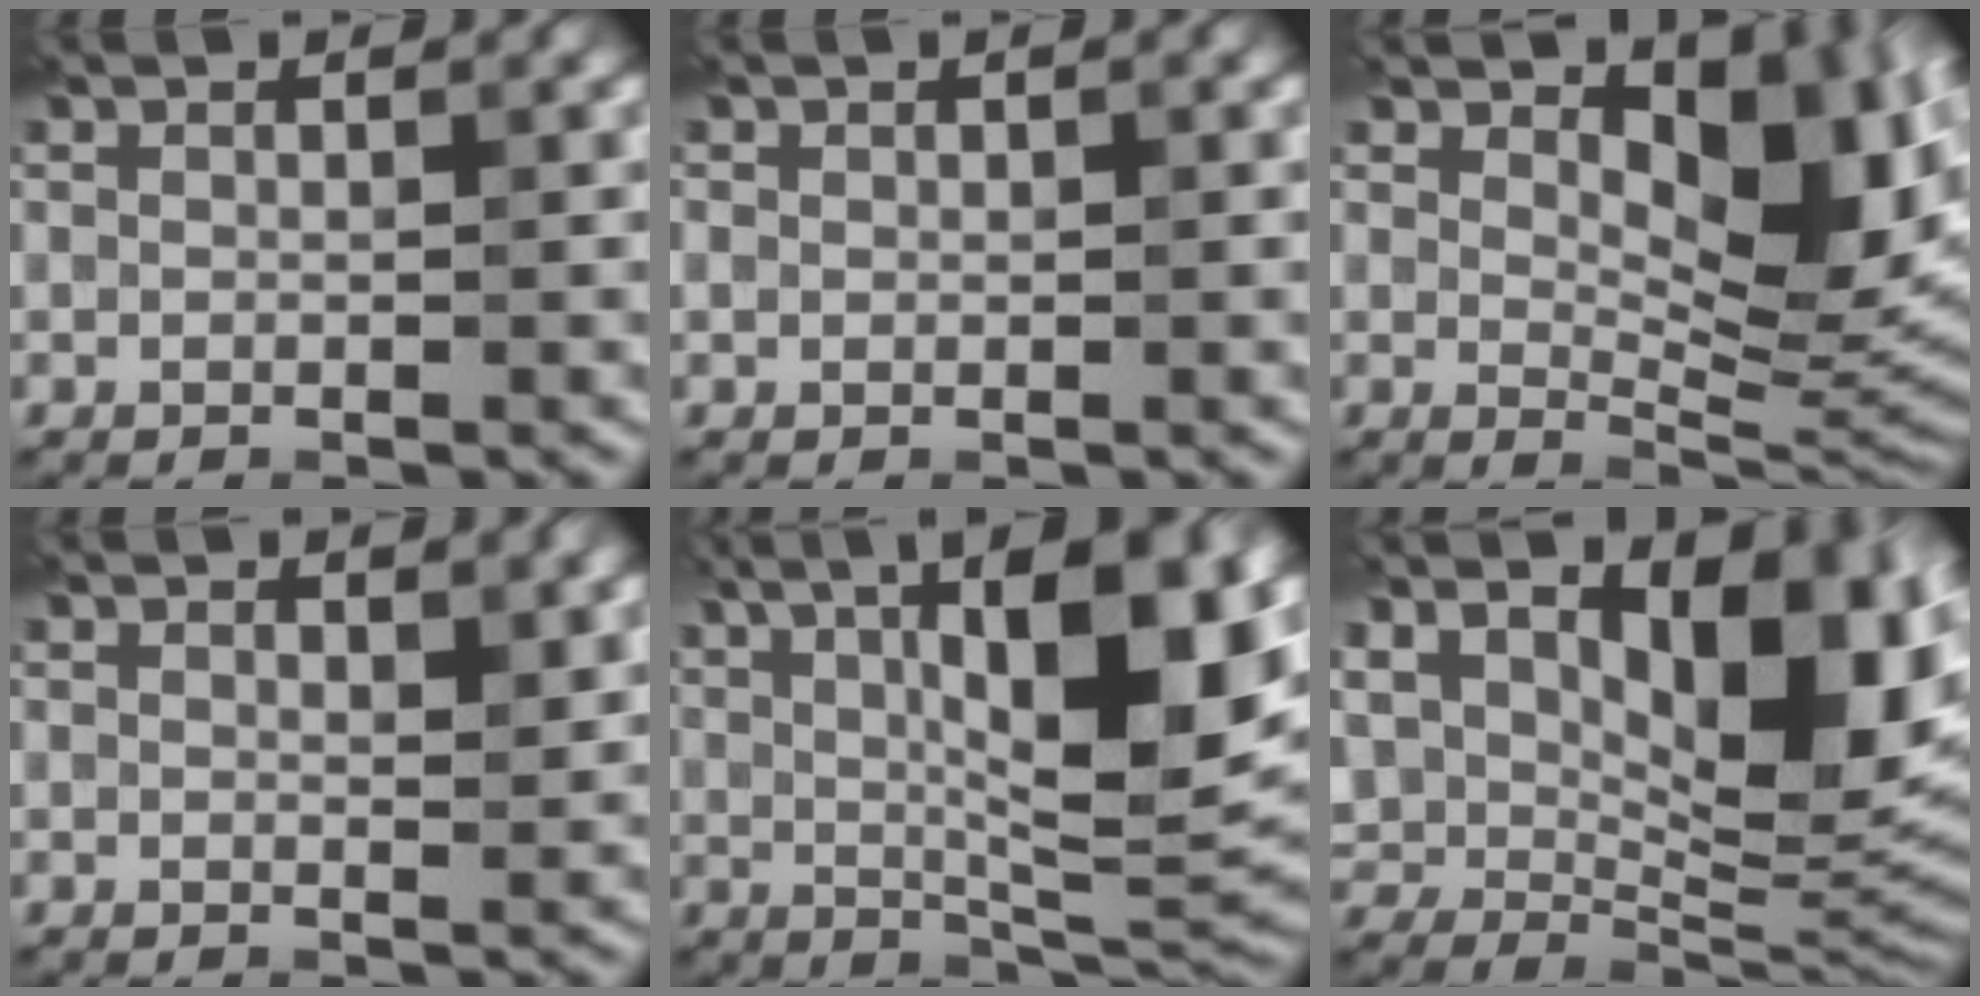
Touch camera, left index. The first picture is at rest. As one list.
[{"total": 0.7, "force": [0.2, 0.5, 0.4], "torque": [-0.008, 0.000, 0.003]}, {"total": 10.0, "force": [3.7, 4.7, 8.0], "torque": [-0.111, -0.015, 0.061]}, {"total": 1.4, "force": [1.1, 0.3, 0.8], "torque": [-0.012, -0.003, 0.020]}, {"total": 13.7, "force": [4.3, 3.7, 12.4], "torque": [-0.181, 0.005, 0.076]}, {"total": 13.8, "force": [4.9, 7.0, 10.9], "torque": [-0.163, -0.008, 0.091]}]